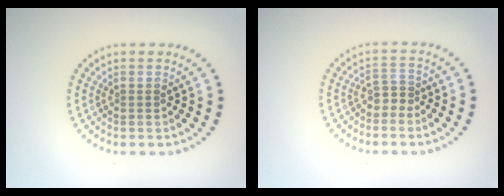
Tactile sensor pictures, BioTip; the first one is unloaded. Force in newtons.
{"total": 1.5, "press": 1.2, "slide": 0.9}